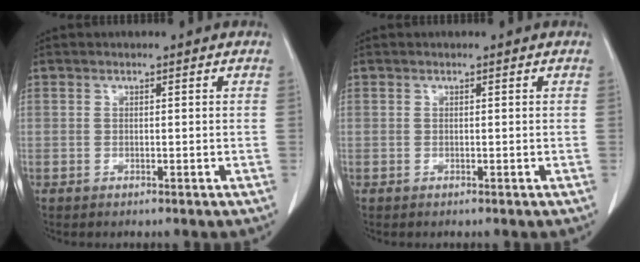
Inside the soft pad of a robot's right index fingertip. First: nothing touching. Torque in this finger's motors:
{"motor_torque": [-0.08, 0.04, 0.05, 0.00]}